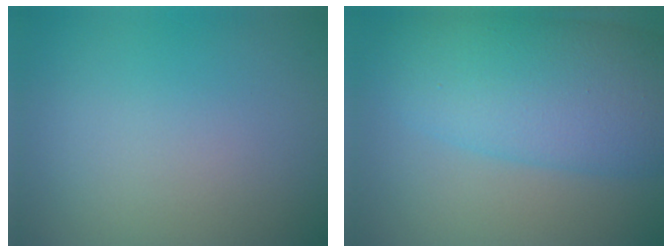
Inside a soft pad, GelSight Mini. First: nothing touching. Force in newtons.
{"total": 9.7, "press": 9.7, "slide": 0.1}